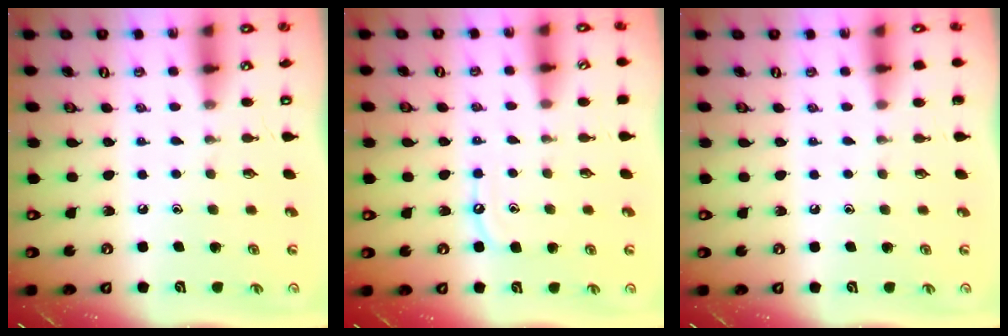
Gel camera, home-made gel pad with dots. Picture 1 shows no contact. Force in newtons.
{"total": 6.1, "press": 6.1, "slide": 0.6}
{"total": 0.0}